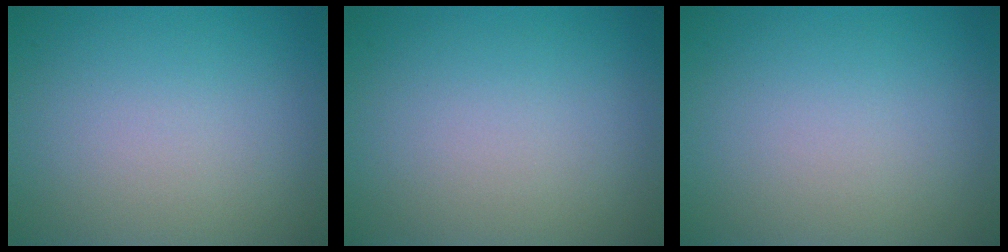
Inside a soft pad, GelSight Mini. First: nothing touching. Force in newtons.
{"total": 0.0}
{"total": 0.0}